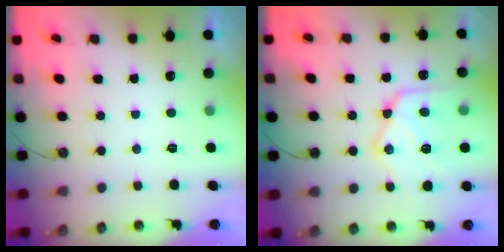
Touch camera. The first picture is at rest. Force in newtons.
{"total": 16.6, "press": 16.5, "slide": 1.5}